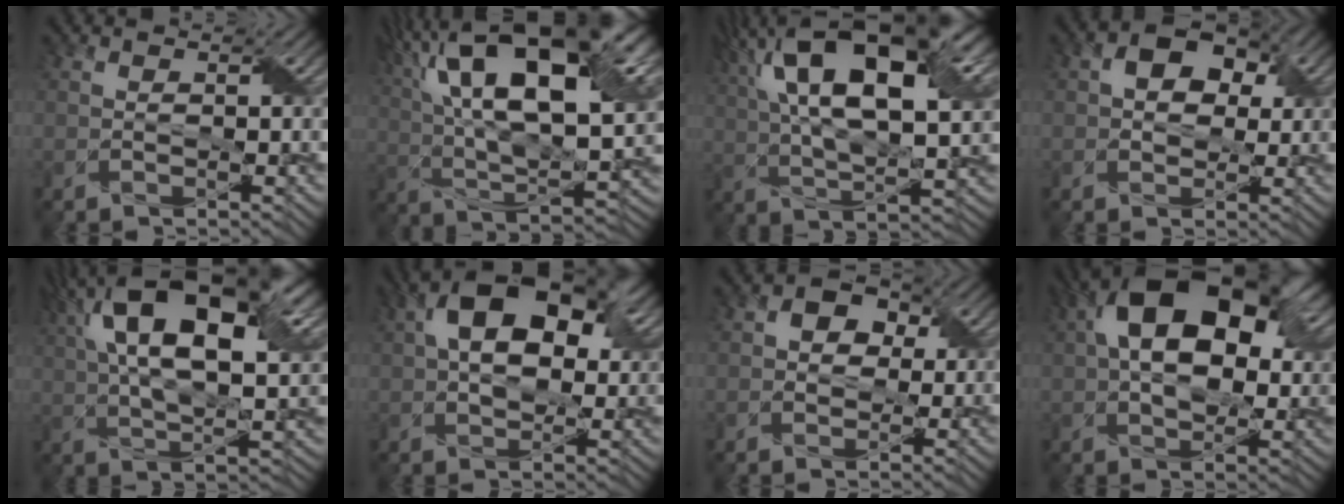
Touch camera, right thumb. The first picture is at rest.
{"total": 21.9, "force": [9.2, 9.2, 17.6], "torque": [-0.315, 0.062, 0.141]}
{"total": 20.1, "force": [7.7, 9.1, 16.2], "torque": [-0.298, 0.045, 0.119]}
{"total": 6.1, "force": [1.7, 4.4, 3.9], "torque": [-0.066, 0.005, 0.017]}
{"total": 18.0, "force": [6.5, 8.1, 14.7], "torque": [-0.269, 0.037, 0.096]}
{"total": 13.2, "force": [4.0, 7.7, 10.0], "torque": [-0.173, 0.032, 0.049]}
{"total": 4.2, "force": [0.9, 3.5, 2.3], "torque": [-0.040, 0.008, 0.003]}
{"total": 16.0, "force": [5.0, 9.3, 12.1], "torque": [-0.207, 0.037, 0.069]}